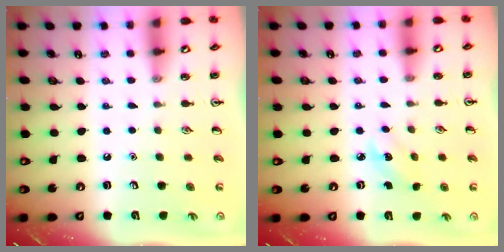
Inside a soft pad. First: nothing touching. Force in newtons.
{"total": 2.4, "press": 2.2, "slide": 0.9}